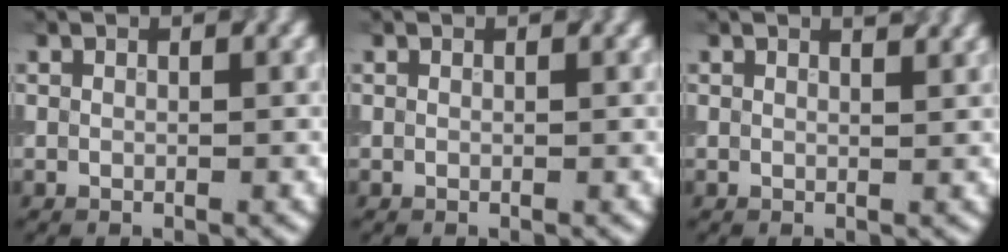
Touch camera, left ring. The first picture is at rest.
{"total": 0.0}
{"total": 0.7, "force": [0.7, -0.1, 0.2], "torque": [-0.006, 0.000, 0.015]}